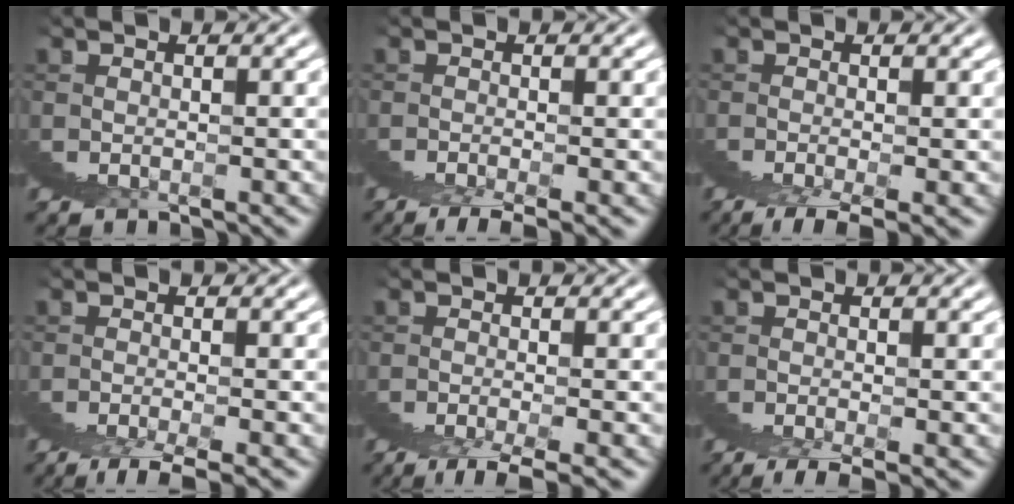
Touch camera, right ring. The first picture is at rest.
{"total": 1.5, "force": [0.9, -0.9, 0.7], "torque": [0.008, 0.021, 0.006]}
{"total": 1.8, "force": [1.3, -1.1, 0.6], "torque": [0.008, 0.025, 0.009]}
{"total": 1.6, "force": [0.8, -1.3, 0.6], "torque": [0.009, 0.026, 0.001]}
{"total": 1.8, "force": [1.1, -1.4, 0.6], "torque": [0.008, 0.028, 0.005]}
{"total": 1.7, "force": [1.2, -0.8, 0.9], "torque": [0.003, 0.021, 0.012]}